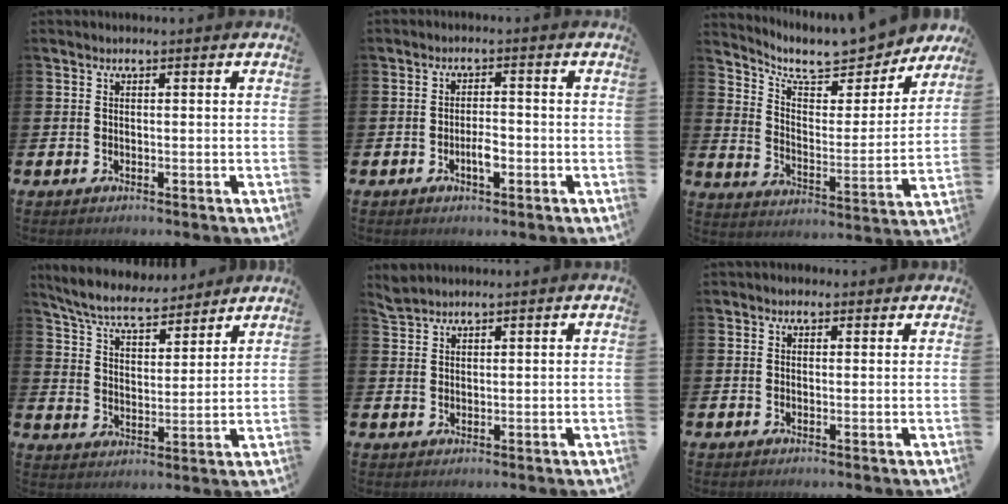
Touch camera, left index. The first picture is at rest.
{"total": 2.7, "force": [-0.9, 1.1, 2.3], "torque": [-0.029, -0.002, -0.019]}
{"total": 8.9, "force": [8.2, 2.6, 2.4], "torque": [-0.066, -0.068, 0.138]}
{"total": 7.0, "force": [6.6, 1.5, 1.9], "torque": [-0.068, -0.034, 0.118]}
{"total": 2.3, "force": [2.2, 0.4, 0.0], "torque": [-0.004, -0.002, 0.043]}
{"total": 1.1, "force": [0.8, 0.7, 0.3], "torque": [0.005, 0.003, 0.012]}